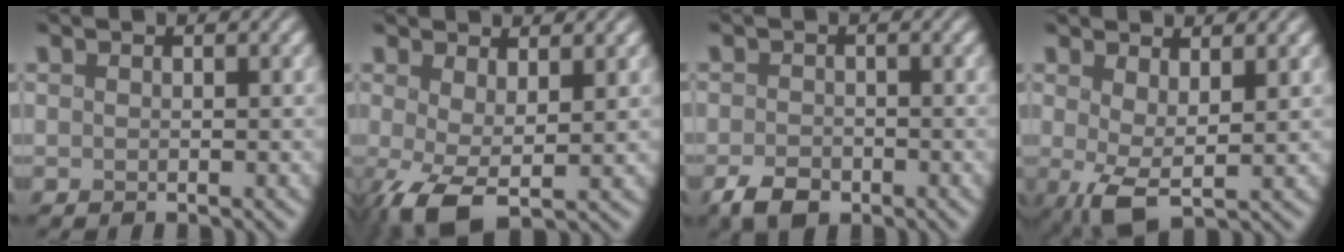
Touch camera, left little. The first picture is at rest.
{"total": 4.8, "force": [-0.7, 2.1, 4.3], "torque": [-0.087, -0.004, -0.017]}
{"total": 2.6, "force": [-1.8, 1.4, 1.1], "torque": [-0.017, -0.005, -0.039]}
{"total": 3.6, "force": [0.2, 1.5, 3.3], "torque": [-0.064, -0.006, 0.003]}